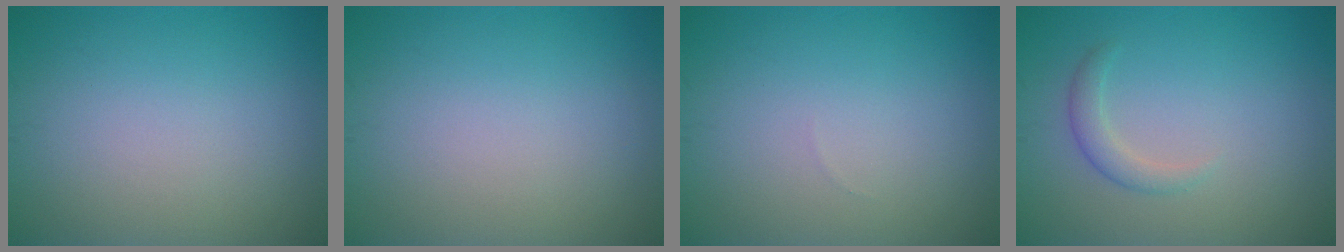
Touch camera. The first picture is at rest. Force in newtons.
{"total": 0.0}
{"total": 0.0}
{"total": 1.6, "press": 1.6, "slide": 0.1}